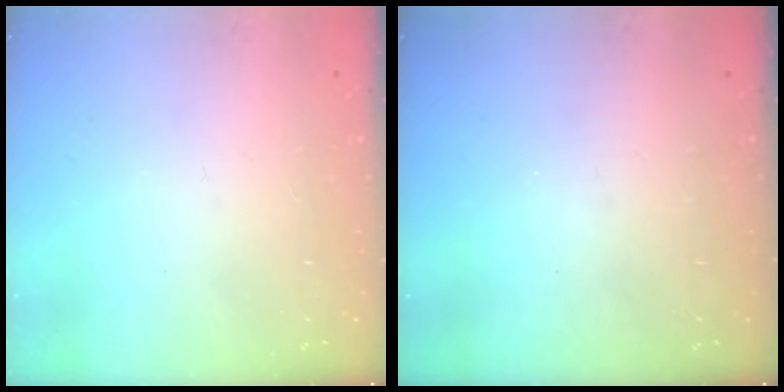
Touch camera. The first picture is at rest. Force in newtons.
{"total": 0.0}